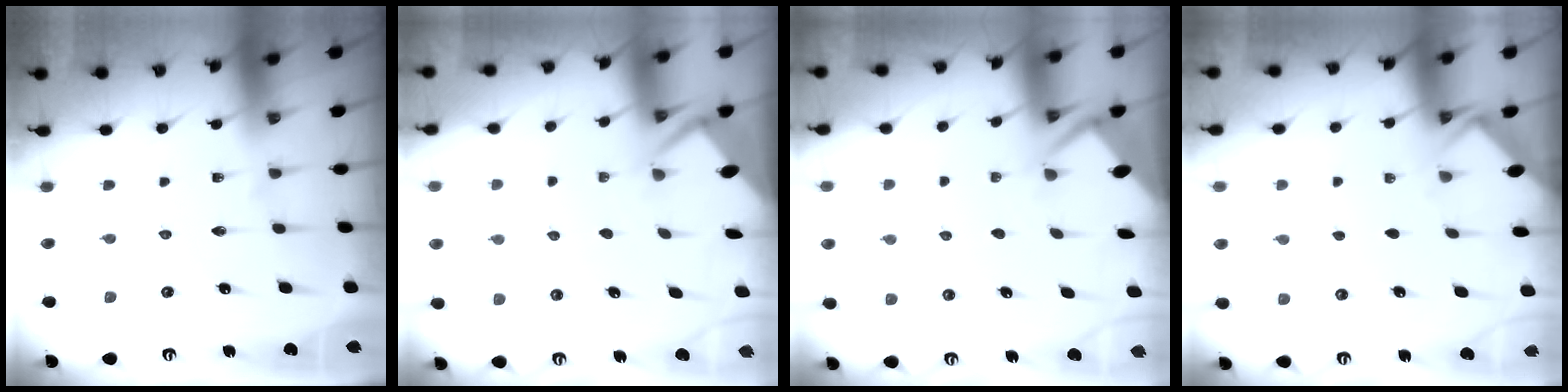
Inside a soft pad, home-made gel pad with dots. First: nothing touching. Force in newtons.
{"total": 2.6, "press": 2.6, "slide": 0.3}
{"total": 2.6, "press": 2.6, "slide": 0.3}
{"total": 2.5, "press": 2.4, "slide": 0.4}